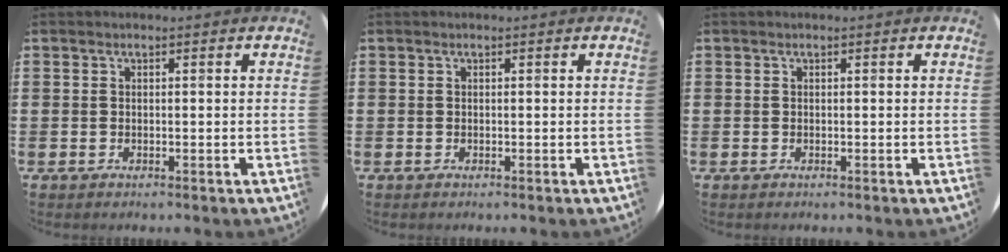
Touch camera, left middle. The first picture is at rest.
{"total": 0.0}
{"total": 0.0}